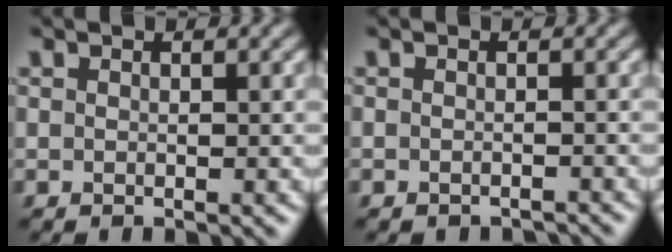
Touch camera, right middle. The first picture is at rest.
{"total": 1.4, "force": [-1.4, 0.2, 0.2], "torque": [0.000, -0.004, -0.019]}